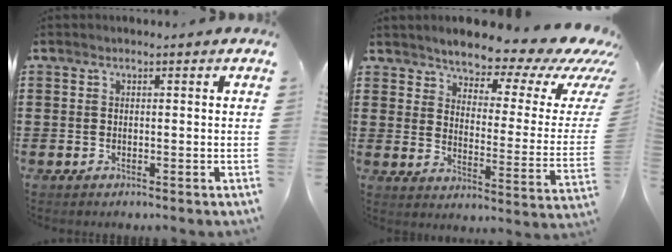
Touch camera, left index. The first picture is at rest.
{"total": 6.2, "force": [5.6, 1.2, 2.3], "torque": [-0.060, -0.052, 0.092]}